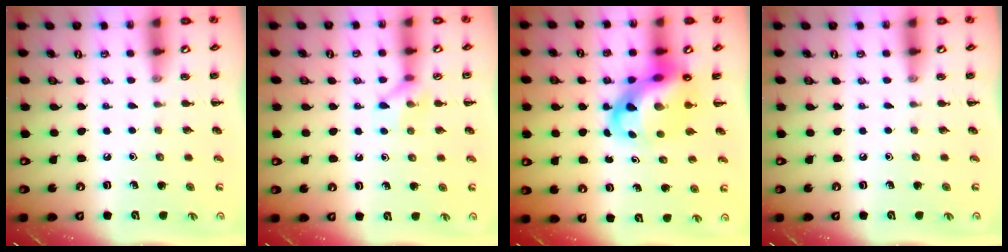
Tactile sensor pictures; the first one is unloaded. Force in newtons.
{"total": 7.2, "press": 7.2, "slide": 0.1}
{"total": 10.3, "press": 9.9, "slide": 3.0}
{"total": 0.0}